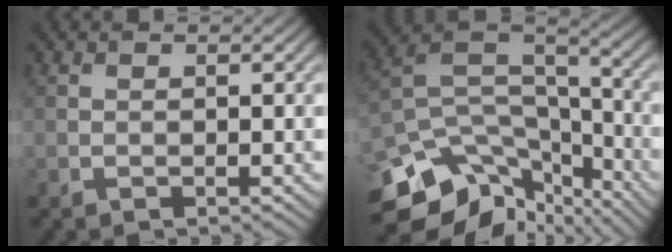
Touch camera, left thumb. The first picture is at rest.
{"total": 15.4, "force": [-10.9, 8.1, 7.3], "torque": [-0.172, -0.022, -0.162]}